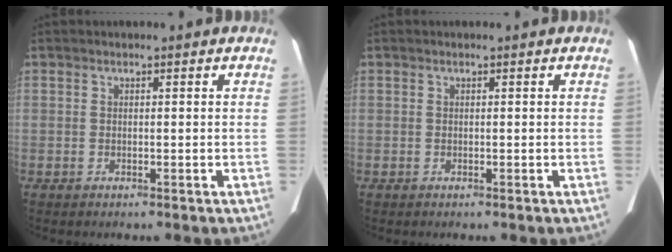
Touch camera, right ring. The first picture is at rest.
{"total": 0.0}